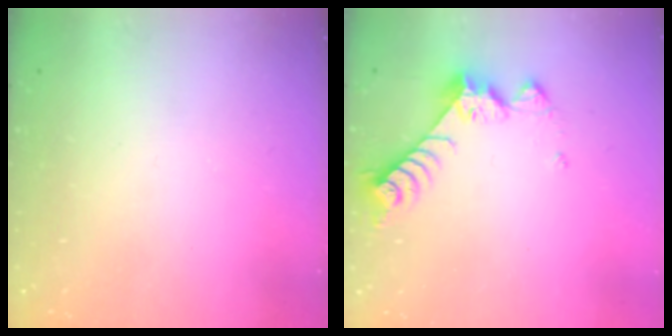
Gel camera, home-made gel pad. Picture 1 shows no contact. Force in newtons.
{"total": 8.3, "press": 8.3, "slide": 0.5}